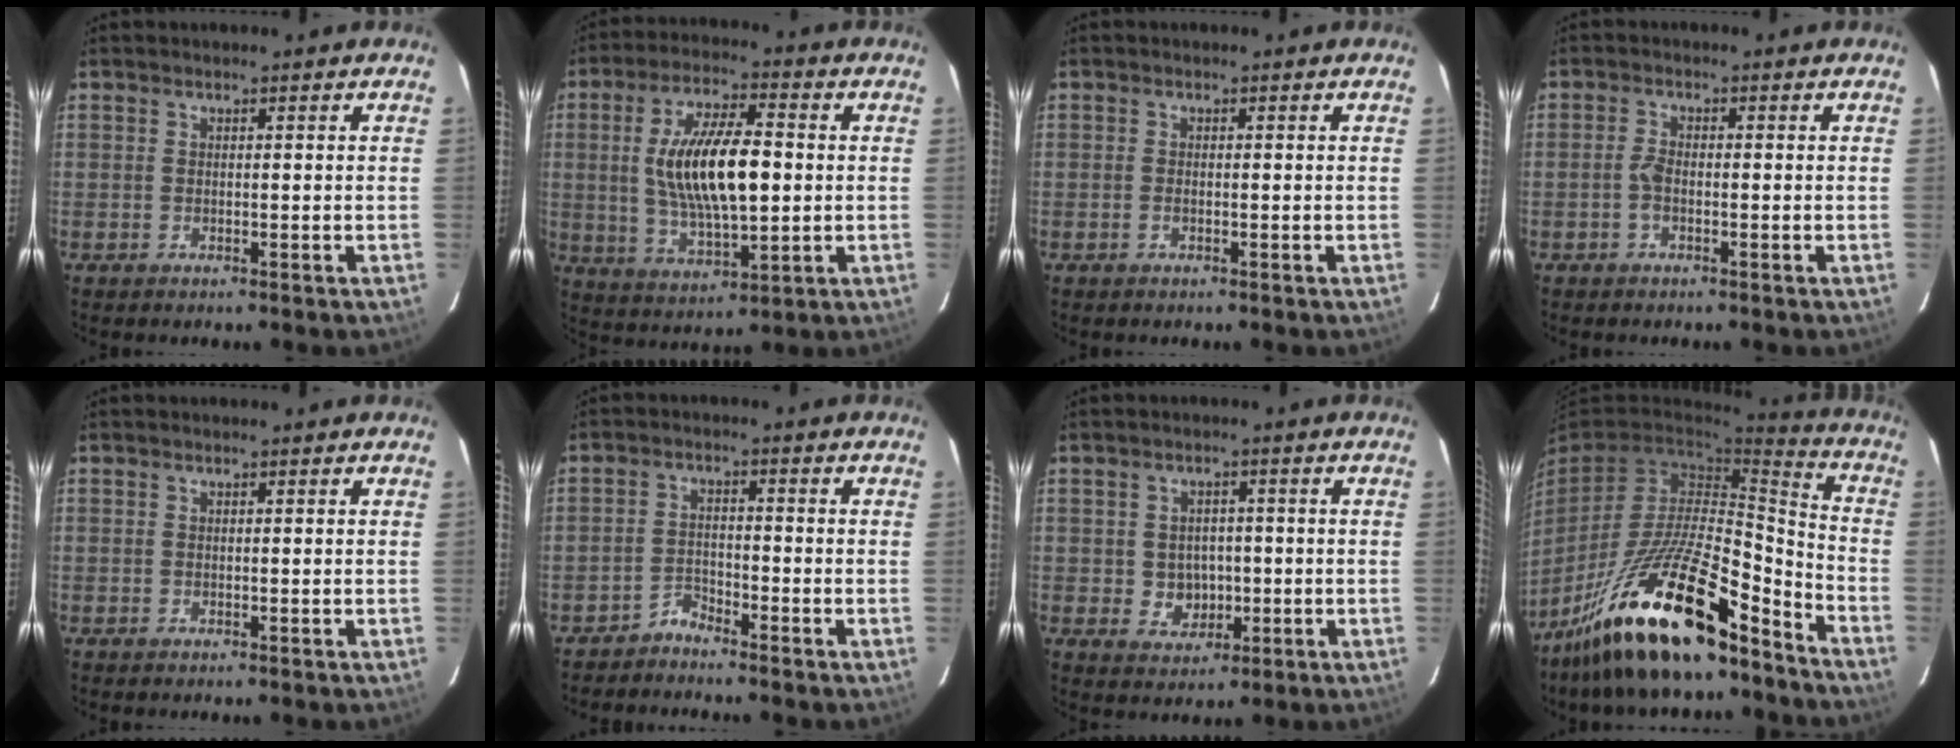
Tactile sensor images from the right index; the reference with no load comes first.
{"total": 15.8, "force": [0.8, 5.9, 14.6], "torque": [-0.271, 0.000, 0.022]}
{"total": 1.0, "force": [-0.4, 0.5, 0.7], "torque": [-0.016, 0.000, -0.008]}
{"total": 2.3, "force": [-0.9, 1.0, 1.8], "torque": [-0.044, 0.004, -0.017]}
{"total": 0.0}
{"total": 2.8, "force": [-2.7, 0.7, -0.1], "torque": [0.003, 0.002, -0.052]}
{"total": 5.0, "force": [-0.6, 4.6, 1.8], "torque": [-0.039, 0.008, 0.006]}
{"total": 23.4, "force": [-17.2, 6.0, 14.7], "torque": [-0.277, -0.020, -0.294]}